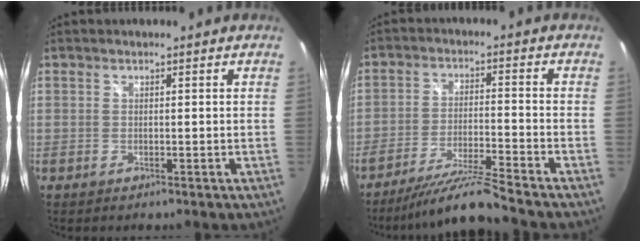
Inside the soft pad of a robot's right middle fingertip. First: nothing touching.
{"total": 9.5, "force": [-8.5, -2.2, 3.4], "torque": [-0.084, 0.001, -0.155]}